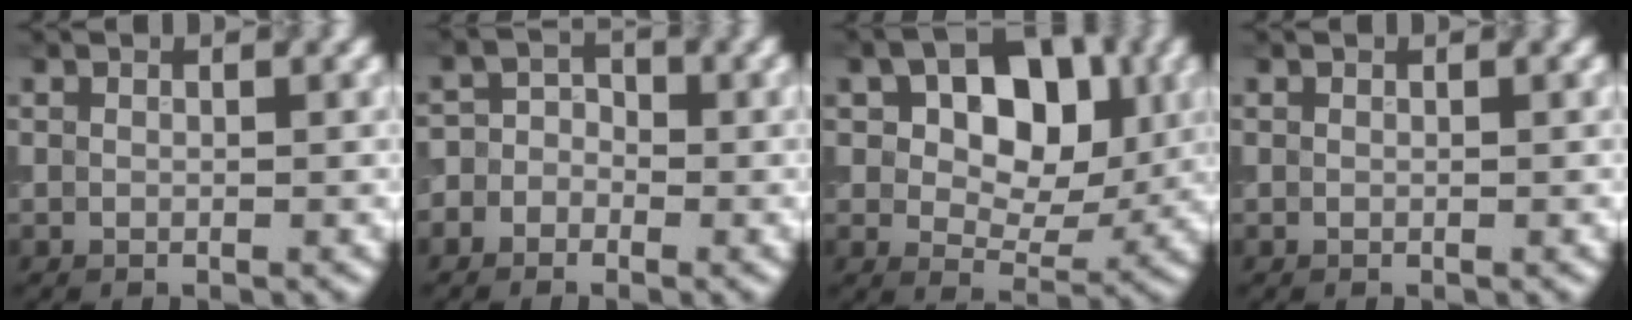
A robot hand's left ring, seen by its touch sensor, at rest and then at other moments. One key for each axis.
{"total": 3.7, "fx": -1.8, "fy": 3.2, "fz": 0.7, "tx": 0.020, "ty": 0.014, "tz": -0.054}
{"total": 9.3, "fx": 2.3, "fy": 5.9, "fz": 6.9, "tx": -0.088, "ty": 0.008, "tz": 0.022}
{"total": 0.0}